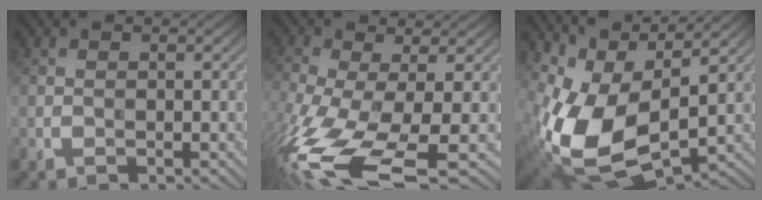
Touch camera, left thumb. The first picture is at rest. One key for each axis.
{"total": 13.8, "fx": -5.7, "fy": 4.7, "fz": 11.7, "tx": -0.277, "ty": -0.037, "tz": -0.091}
{"total": 13.2, "fx": 1.4, "fy": 6.7, "fz": 11.3, "tx": -0.249, "ty": -0.027, "tz": 0.040}